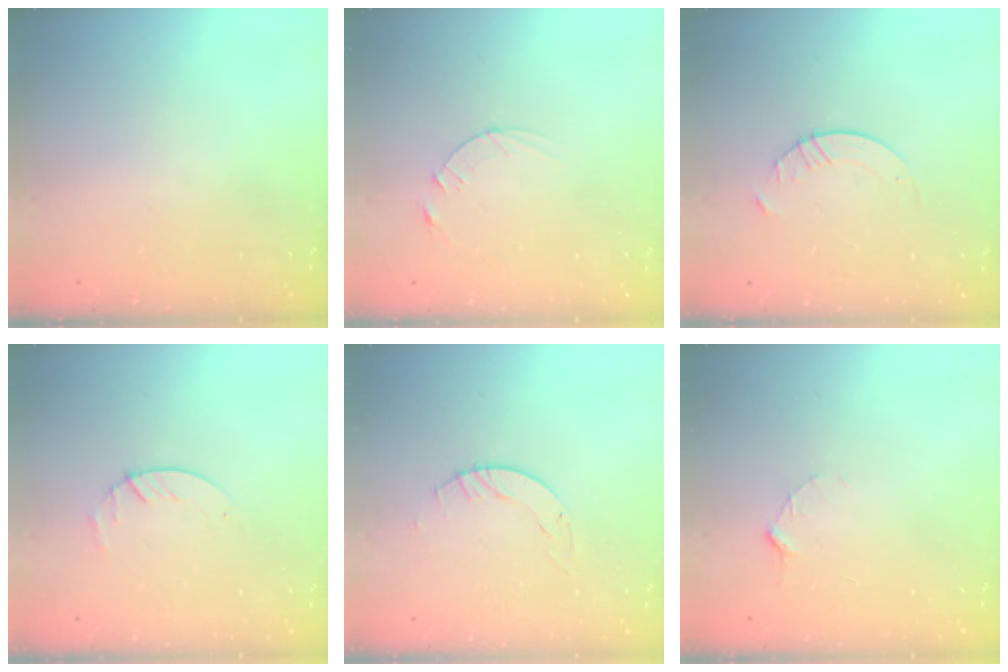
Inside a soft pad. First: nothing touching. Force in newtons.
{"total": 2.5, "press": 2.5, "slide": 0.3}
{"total": 4.1, "press": 4.1, "slide": 0.4}
{"total": 2.9, "press": 2.9, "slide": 0.4}
{"total": 2.9, "press": 2.9, "slide": 0.4}
{"total": 2.9, "press": 2.9, "slide": 0.3}